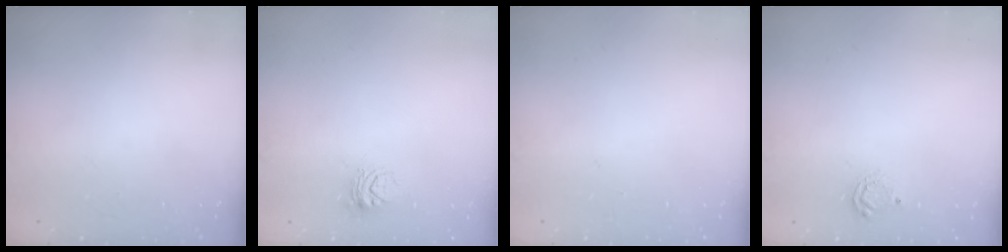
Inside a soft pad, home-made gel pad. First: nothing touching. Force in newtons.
{"total": 4.9, "press": 4.9, "slide": 0.6}
{"total": 0.0}
{"total": 6.2, "press": 6.2, "slide": 0.4}